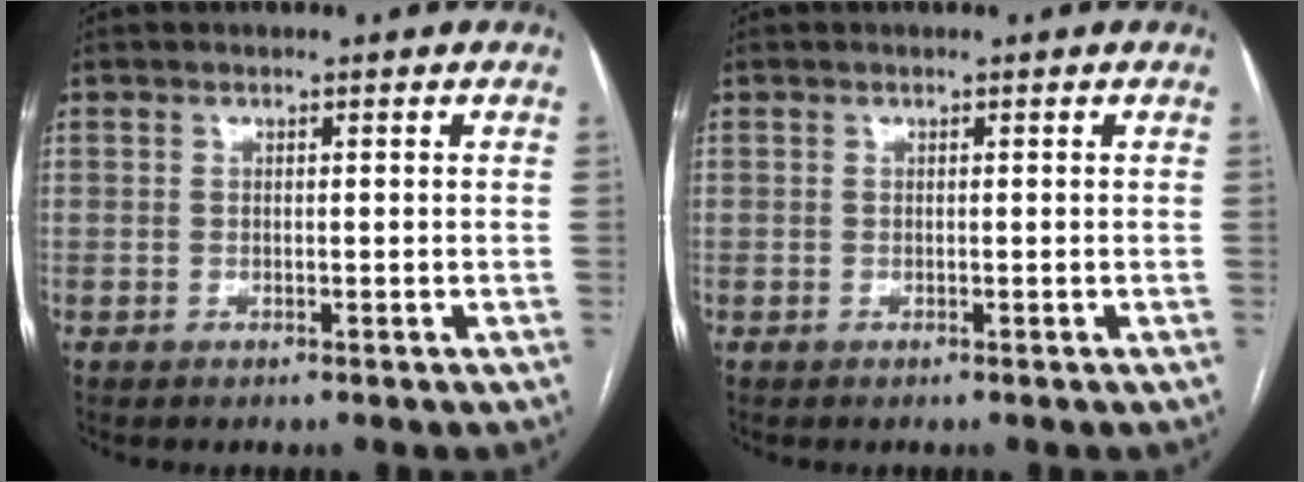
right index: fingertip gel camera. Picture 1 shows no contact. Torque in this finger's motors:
{"motor_torque": [0.14, 0.11, 0.00, 0.00]}